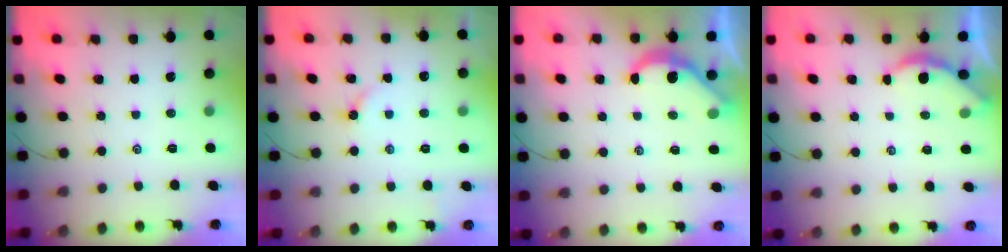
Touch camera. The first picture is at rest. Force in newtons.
{"total": 2.7, "press": 2.6, "slide": 0.5}
{"total": 5.7, "press": 5.7, "slide": 0.2}
{"total": 1.9, "press": 1.9, "slide": 0.1}